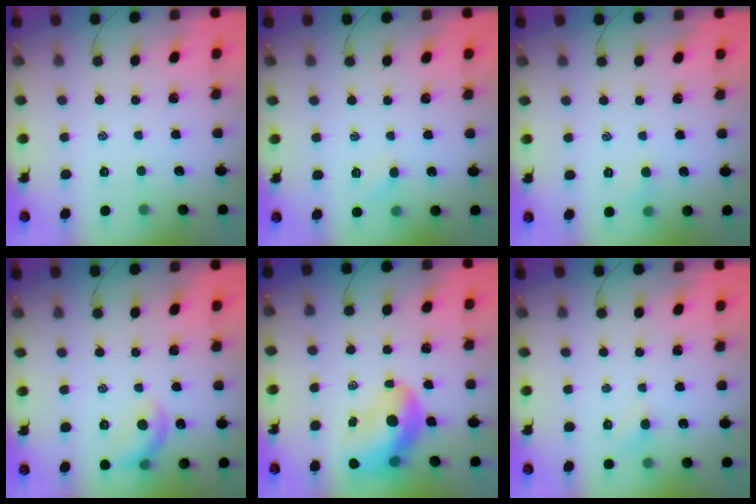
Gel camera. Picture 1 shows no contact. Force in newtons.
{"total": 2.5, "press": 2.4, "slide": 0.7}
{"total": 3.3, "press": 3.1, "slide": 1.1}
{"total": 8.5, "press": 8.4, "slide": 0.7}
{"total": 12.7, "press": 12.1, "slide": 3.8}
{"total": 2.7, "press": 2.6, "slide": 0.9}